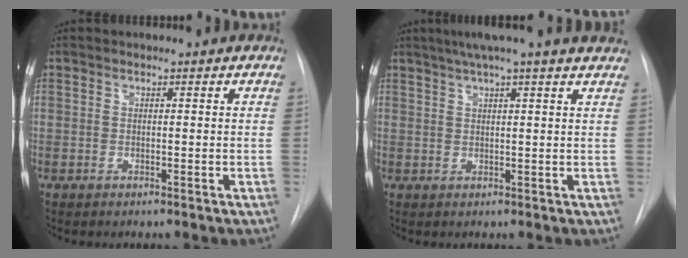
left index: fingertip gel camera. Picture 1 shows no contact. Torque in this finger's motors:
{"motor_torque": [0.95, -1.19, 0.11, 0.03]}